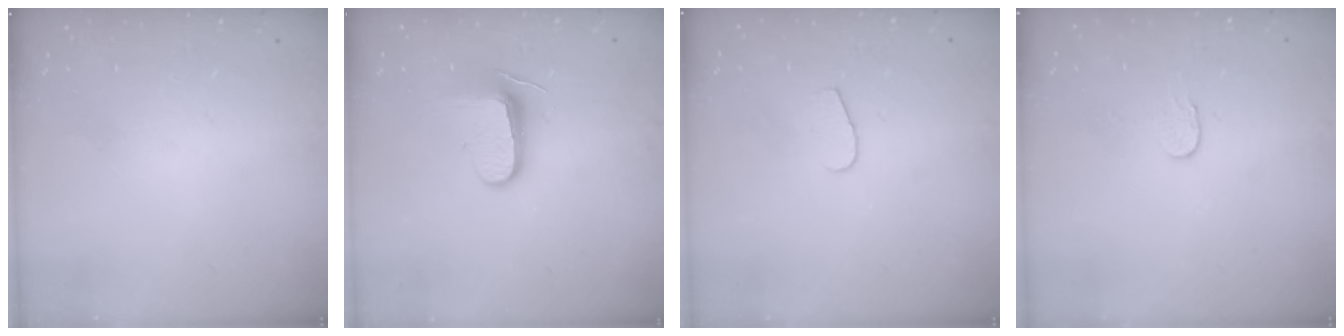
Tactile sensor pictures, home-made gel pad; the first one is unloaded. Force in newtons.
{"total": 8.9, "press": 8.9, "slide": 0.9}
{"total": 4.6, "press": 4.5, "slide": 0.4}
{"total": 2.7, "press": 2.7, "slide": 0.2}